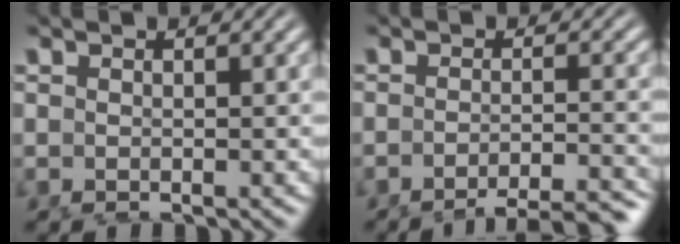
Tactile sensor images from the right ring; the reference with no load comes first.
{"total": 8.7, "force": [-7.9, 1.6, 3.2], "torque": [-0.024, -0.016, -0.117]}